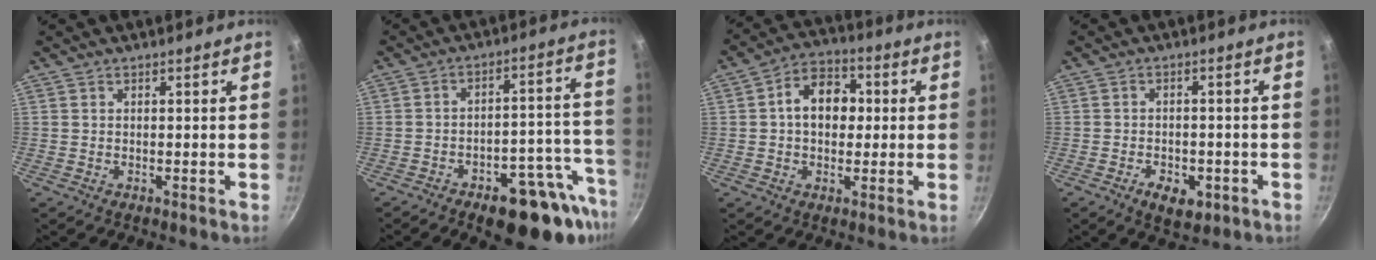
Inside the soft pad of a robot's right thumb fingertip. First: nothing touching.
{"total": 17.9, "force": [-10.6, 7.3, 12.4], "torque": [-0.104, 0.068, -0.142]}
{"total": 10.0, "force": [0.9, 7.3, 6.7], "torque": [-0.066, 0.021, -0.001]}
{"total": 6.2, "force": [-2.9, 3.6, 4.1], "torque": [-0.052, 0.012, -0.036]}